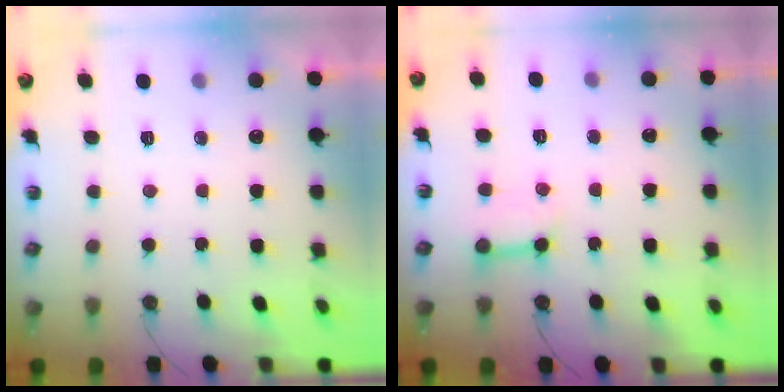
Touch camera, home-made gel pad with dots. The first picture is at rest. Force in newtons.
{"total": 7.8, "press": 7.8, "slide": 1.1}